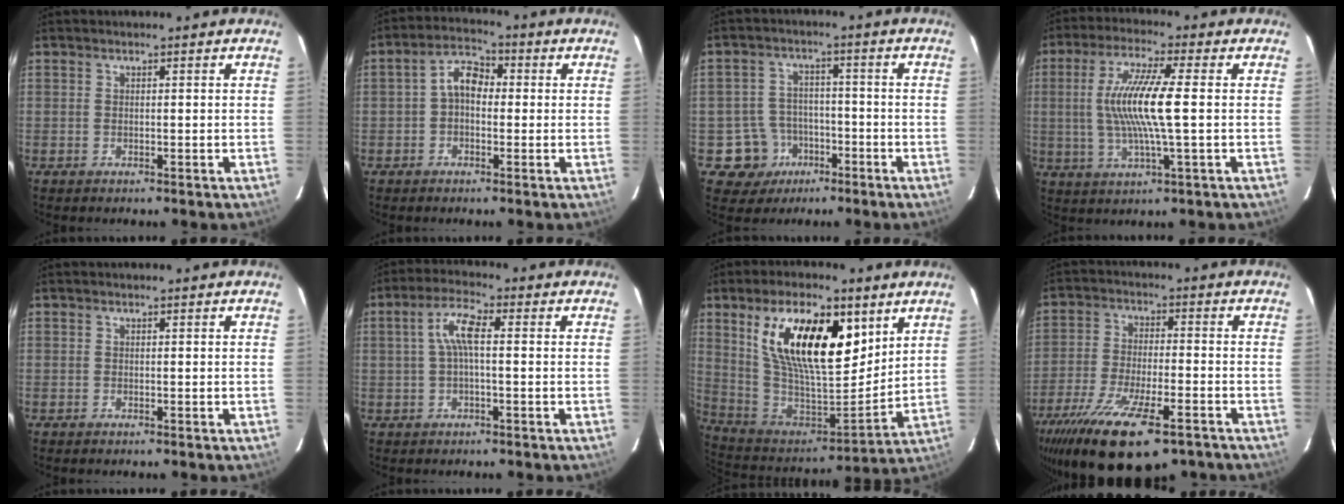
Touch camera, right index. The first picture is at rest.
{"total": 5.1, "force": [-0.3, 3.5, 3.7], "torque": [-0.068, 0.021, -0.010]}
{"total": 7.8, "force": [-3.8, 6.8, 0.4], "torque": [-0.026, 0.030, -0.050]}
{"total": 12.1, "force": [0.2, 0.8, 12.0], "torque": [-0.232, -0.002, 0.005]}
{"total": 0.0}
{"total": 5.4, "force": [0.3, 1.2, 5.2], "torque": [-0.105, 0.014, 0.006]}
{"total": 23.0, "force": [10.1, 10.2, 17.9], "torque": [-0.338, 0.014, 0.191]}
{"total": 21.0, "force": [-13.8, 6.8, 14.2], "torque": [-0.282, -0.065, -0.226]}